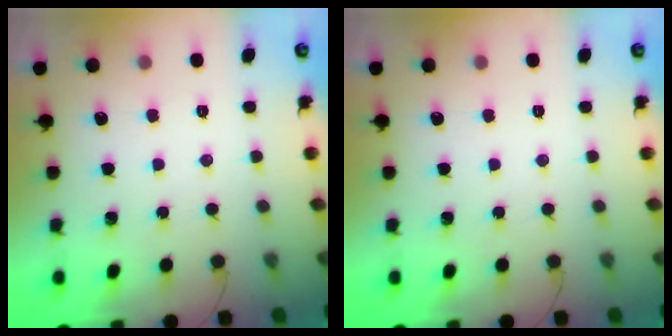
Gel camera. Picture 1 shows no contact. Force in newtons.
{"total": 0.0}